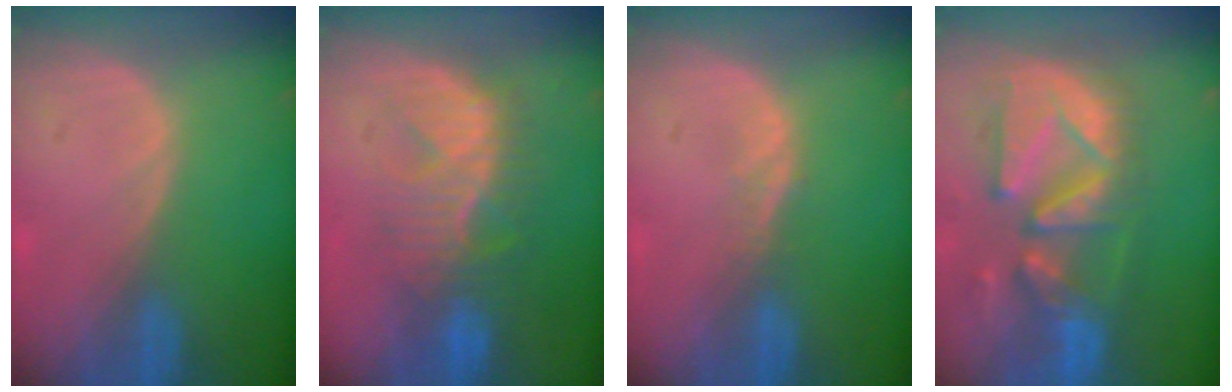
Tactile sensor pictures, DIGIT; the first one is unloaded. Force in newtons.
{"total": 8.5, "press": 8.3, "slide": 1.7}
{"total": 1.1, "press": 1.1, "slide": 0.1}
{"total": 12.7, "press": 11.2, "slide": 6.0}